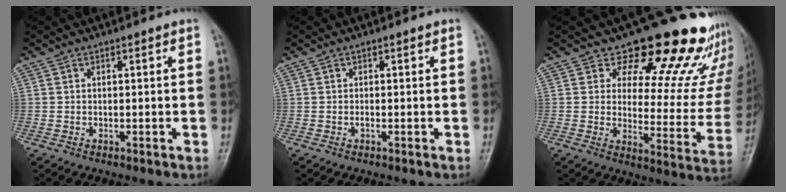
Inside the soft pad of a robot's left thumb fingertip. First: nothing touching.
{"total": 0.6, "force": [-0.1, 0.3, 0.4], "torque": [-0.004, 0.000, -0.005]}
{"total": 21.3, "force": [17.5, 8.9, 8.3], "torque": [-0.044, -0.122, 0.206]}